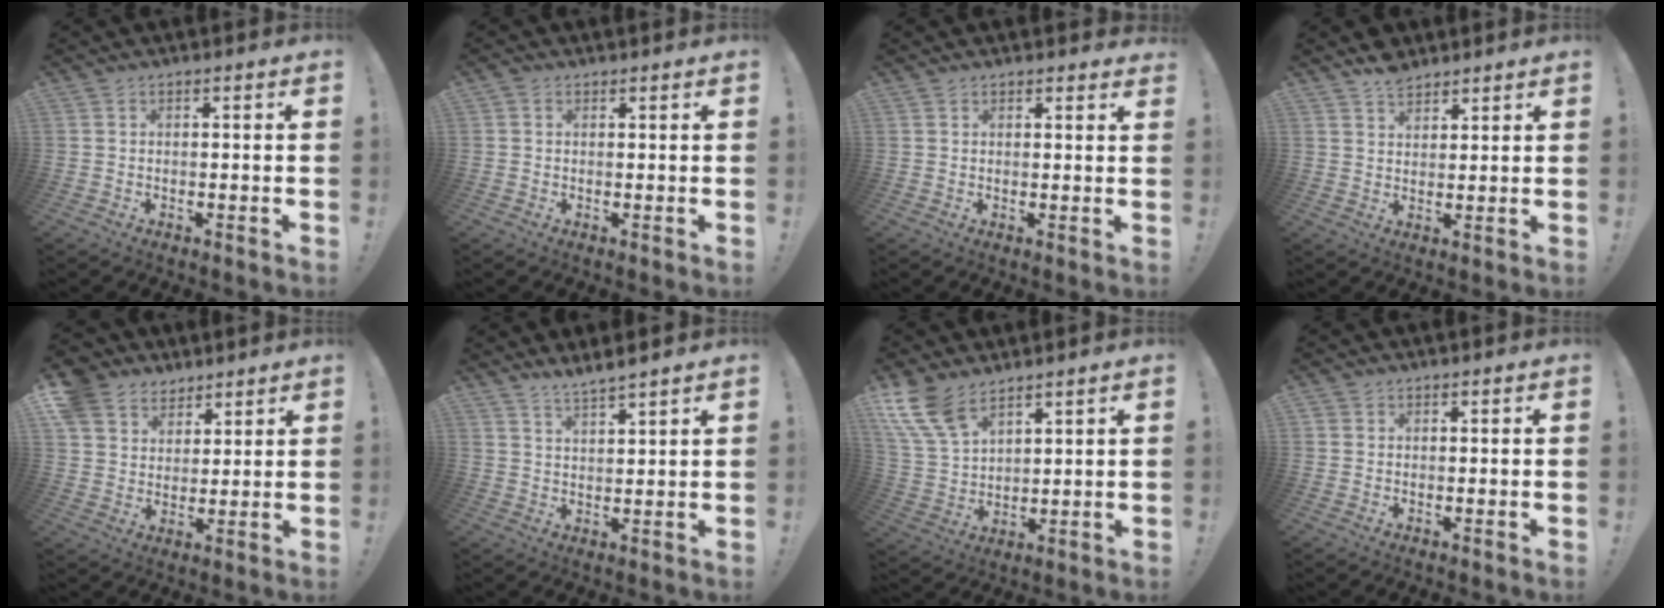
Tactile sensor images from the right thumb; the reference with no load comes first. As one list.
[{"total": 0.7, "force": [0.4, 0.5, 0.0], "torque": [0.005, -0.002, 0.006]}, {"total": 1.5, "force": [1.0, 1.1, 0.3], "torque": [0.009, -0.005, 0.017]}, {"total": 4.8, "force": [4.0, 2.4, 1.1], "torque": [-0.017, -0.022, 0.075]}, {"total": 9.3, "force": [6.2, 6.7, 1.6], "torque": [-0.033, -0.044, 0.126]}, {"total": 4.4, "force": [4.2, -0.1, 1.5], "torque": [-0.022, -0.030, 0.072]}, {"total": 11.7, "force": [8.1, 5.8, 6.2], "torque": [-0.136, -0.037, 0.160]}, {"total": 0.7, "force": [0.4, 0.6, 0.0], "torque": [-0.001, 0.001, 0.007]}]